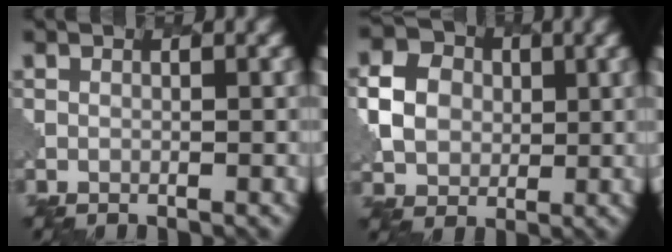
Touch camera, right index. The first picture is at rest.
{"total": 4.3, "force": [0.6, 3.8, 1.9], "torque": [-0.036, 0.010, 0.006]}